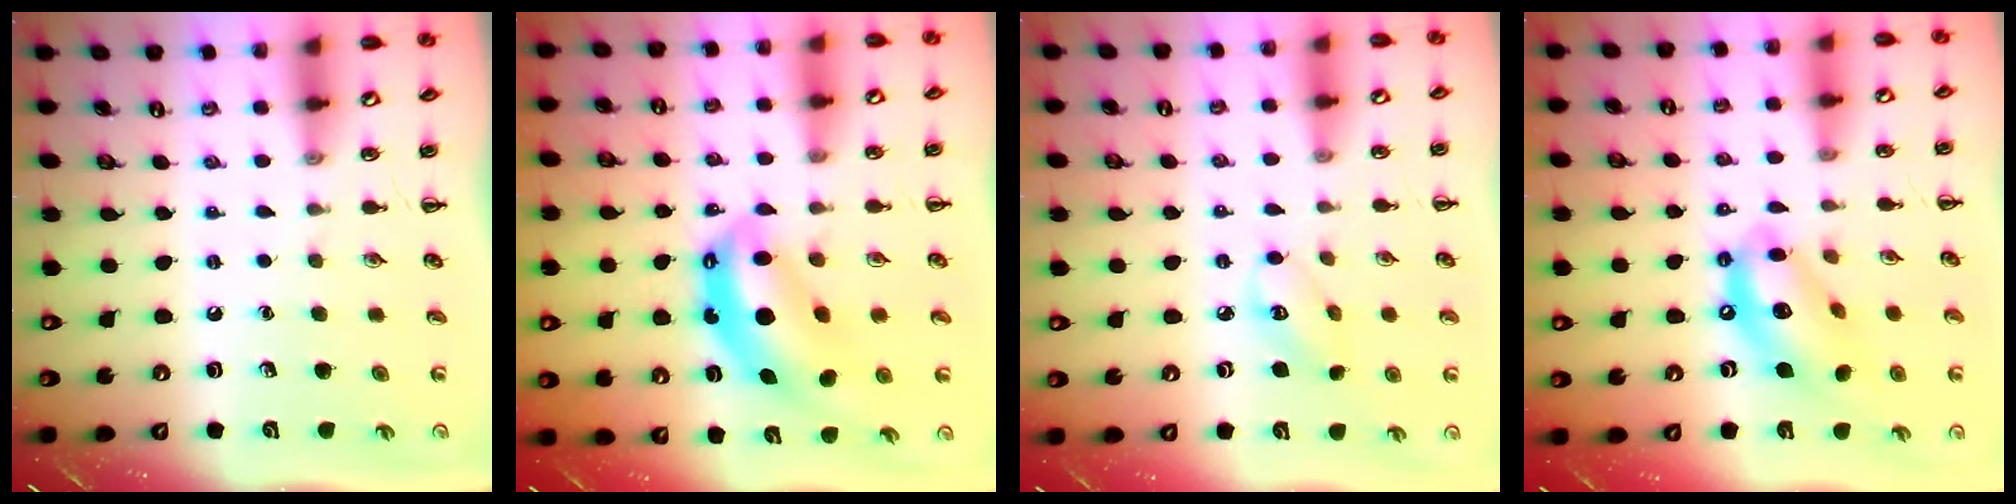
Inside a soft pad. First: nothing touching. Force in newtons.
{"total": 11.4, "press": 11.0, "slide": 2.9}
{"total": 3.7, "press": 3.6, "slide": 0.6}
{"total": 13.8, "press": 13.3, "slide": 3.7}